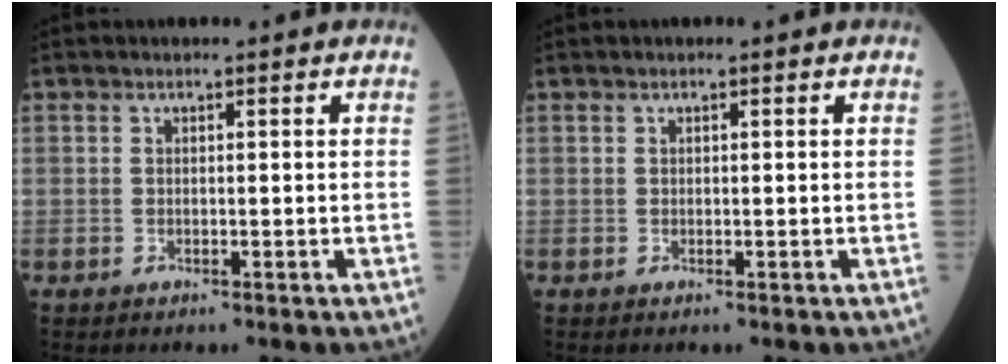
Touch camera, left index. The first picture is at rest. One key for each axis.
{"total": 0.0}